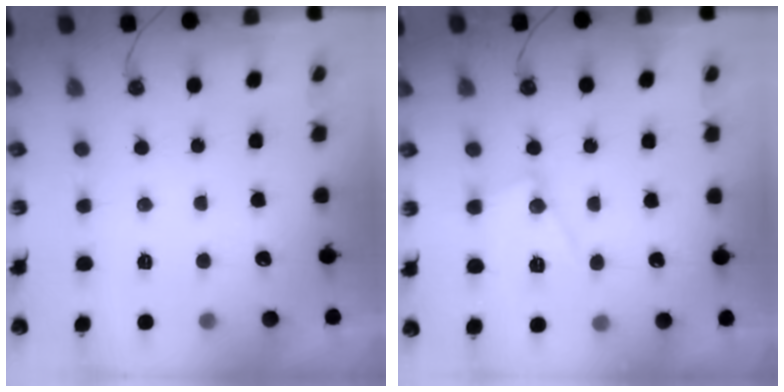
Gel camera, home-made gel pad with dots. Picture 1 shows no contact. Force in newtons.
{"total": 11.3, "press": 11.3, "slide": 0.8}